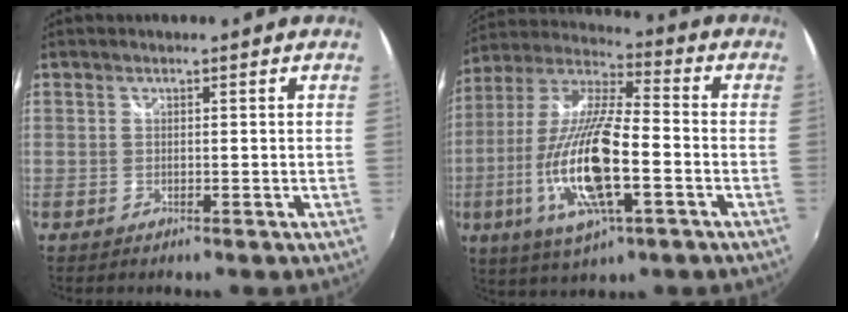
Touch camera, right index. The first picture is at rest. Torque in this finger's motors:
{"motor_torque": [2.14, 0.00, 1.05, 0.21]}